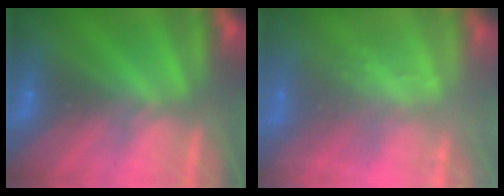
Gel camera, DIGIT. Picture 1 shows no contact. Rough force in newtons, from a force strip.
{"total": 2.4}